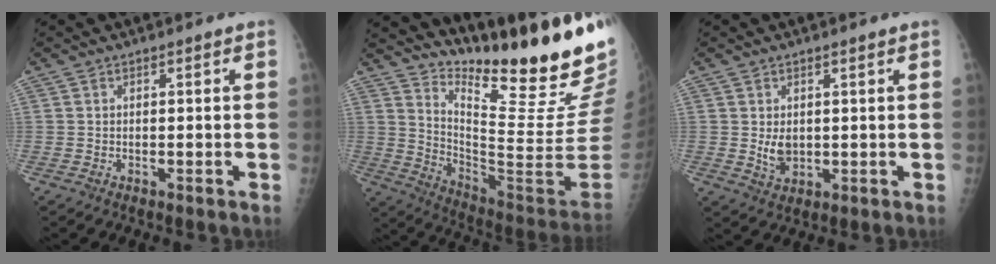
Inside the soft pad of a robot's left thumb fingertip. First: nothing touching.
{"total": 24.0, "force": [19.3, 2.0, 14.1], "torque": [-0.189, -0.169, 0.292]}
{"total": 3.4, "force": [0.6, 2.2, 2.5], "torque": [-0.035, -0.011, 0.019]}